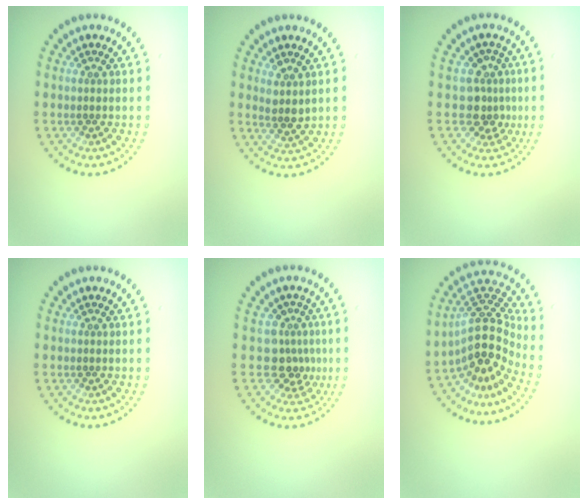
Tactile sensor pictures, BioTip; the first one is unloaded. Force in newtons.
{"total": 2.0, "press": 1.6, "slide": 1.1}
{"total": 2.9, "press": 2.2, "slide": 1.9}
{"total": 0.0}
{"total": 3.0, "press": 2.1, "slide": 2.2}
{"total": 5.2, "press": 4.0, "slide": 3.3}